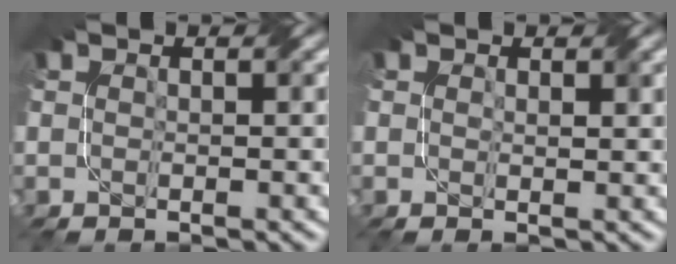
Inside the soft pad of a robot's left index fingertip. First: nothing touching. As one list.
[{"total": 1.0, "force": [0.4, 0.2, 0.9], "torque": [-0.016, -0.003, 0.008]}]